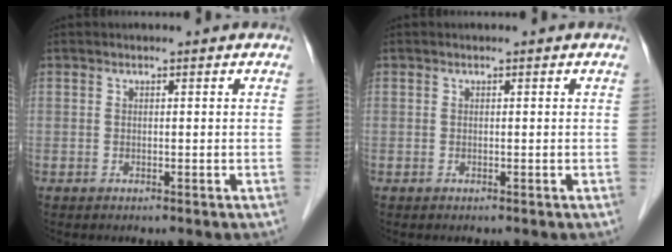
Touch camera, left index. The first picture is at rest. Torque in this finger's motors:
{"motor_torque": [-0.02, 0.03, -0.02, 0.00]}